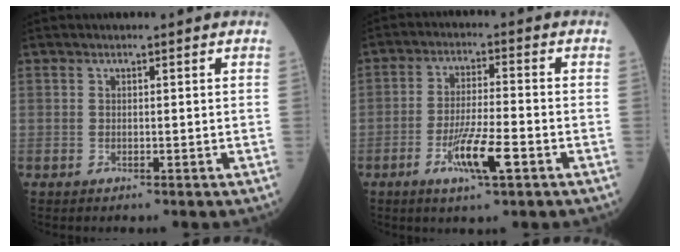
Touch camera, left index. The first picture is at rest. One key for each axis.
{"total": 7.7, "fx": -3.5, "fy": 0.8, "fz": 6.8, "tx": -0.132, "ty": -0.009, "tz": -0.061}